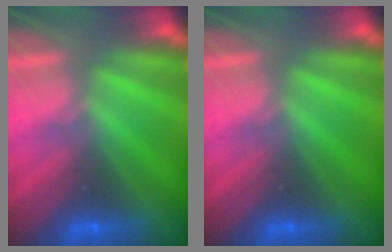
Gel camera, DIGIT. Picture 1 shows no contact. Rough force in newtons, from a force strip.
{"total": 0.0}